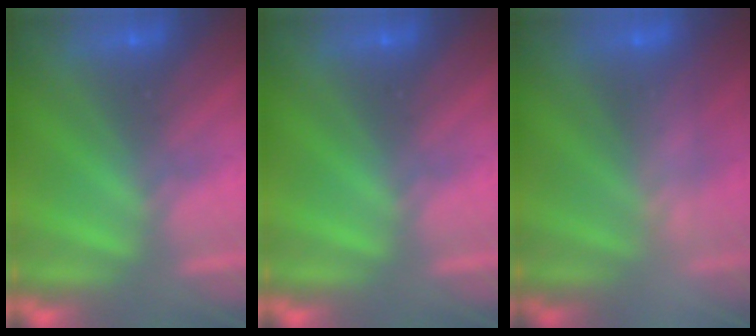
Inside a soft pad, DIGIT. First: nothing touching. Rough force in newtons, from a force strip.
{"total": 0.0}
{"total": 2.5}